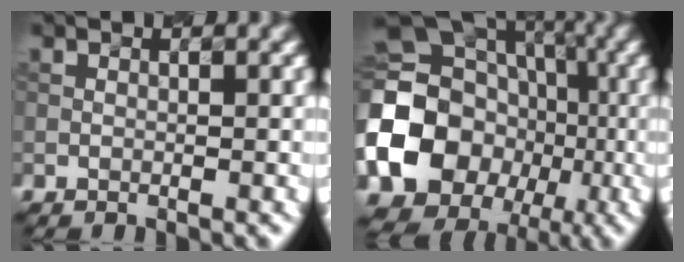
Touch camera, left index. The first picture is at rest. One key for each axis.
{"total": 19.9, "fx": -3.3, "fy": 17.2, "fz": 9.4, "tx": -0.181, "ty": -0.012, "tz": -0.092}